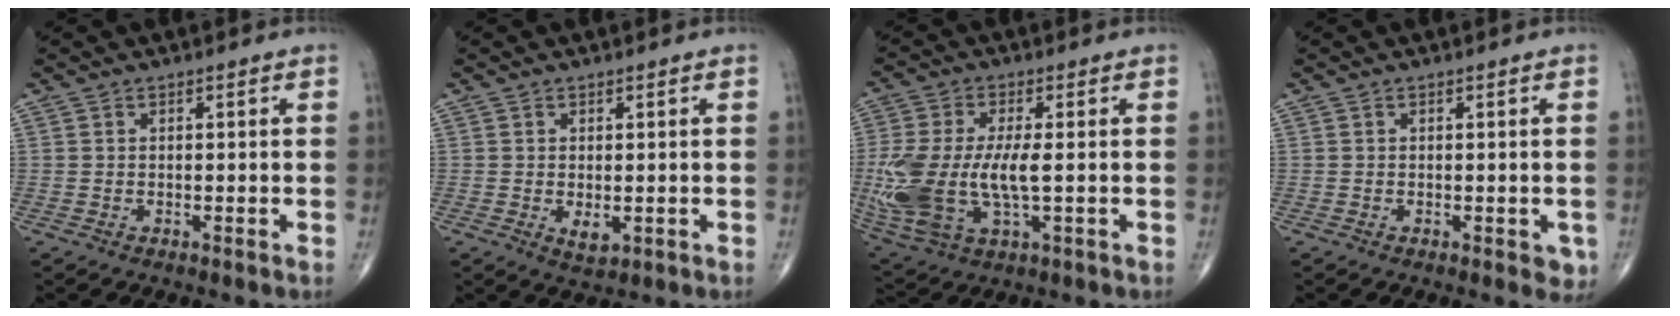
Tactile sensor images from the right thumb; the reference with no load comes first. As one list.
[{"total": 2.6, "force": [-0.4, 1.4, 2.2], "torque": [-0.028, -0.004, 0.002]}, {"total": 17.6, "force": [-1.4, 7.9, 15.7], "torque": [-0.370, -0.014, -0.013]}, {"total": 2.4, "force": [-0.8, 1.3, 1.9], "torque": [-0.002, 0.001, -0.010]}]